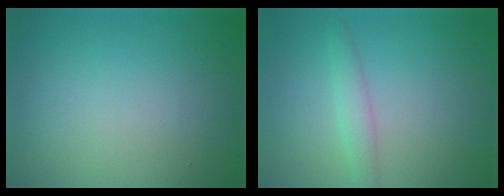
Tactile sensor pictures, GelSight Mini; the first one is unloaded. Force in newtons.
{"total": 1.8, "press": 1.8, "slide": 0.1}